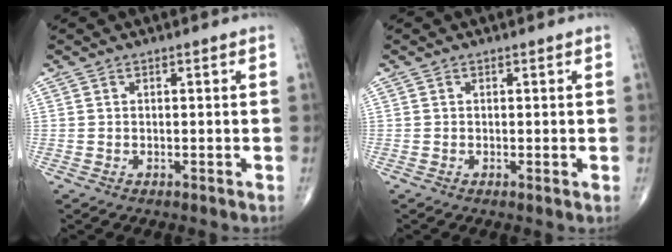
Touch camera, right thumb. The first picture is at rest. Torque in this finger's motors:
{"motor_torque": [-0.18, 0.16, -0.21, -0.10, -0.02]}